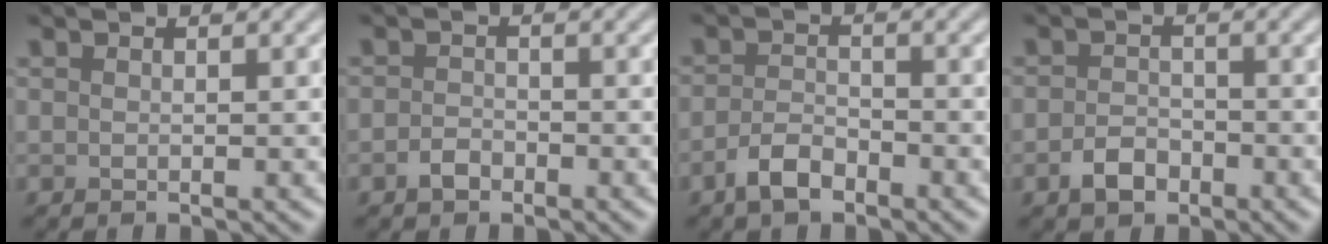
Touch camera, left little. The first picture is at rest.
{"total": 1.6, "force": [-1.1, 1.0, 0.6], "torque": [-0.009, 0.003, -0.027]}
{"total": 2.7, "force": [-1.9, 1.1, 1.5], "torque": [-0.028, 0.003, -0.043]}
{"total": 2.6, "force": [-1.5, 1.7, 1.2], "torque": [-0.015, 0.003, -0.035]}